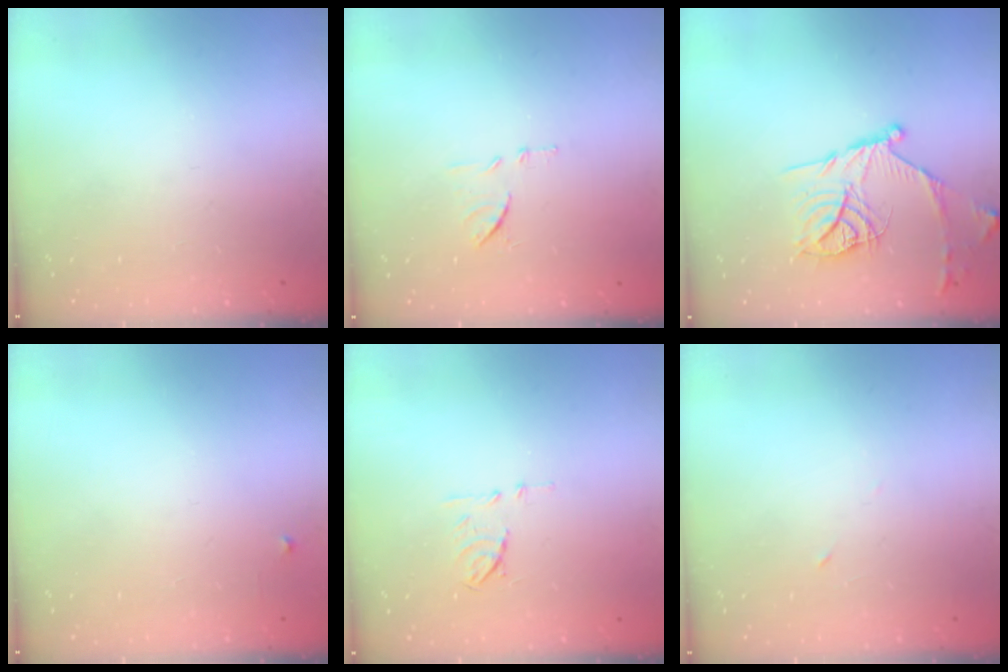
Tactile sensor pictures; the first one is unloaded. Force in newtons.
{"total": 8.2, "press": 8.2, "slide": 0.6}
{"total": 16.5, "press": 16.5, "slide": 1.6}
{"total": 2.4, "press": 2.3, "slide": 0.4}
{"total": 6.7, "press": 6.6, "slide": 0.9}
{"total": 2.7, "press": 2.5, "slide": 1.0}